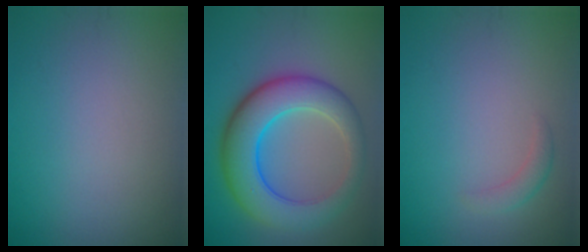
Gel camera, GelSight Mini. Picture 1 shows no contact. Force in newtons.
{"total": 8.5, "press": 8.5, "slide": 0.1}
{"total": 1.4, "press": 1.4, "slide": 0.0}